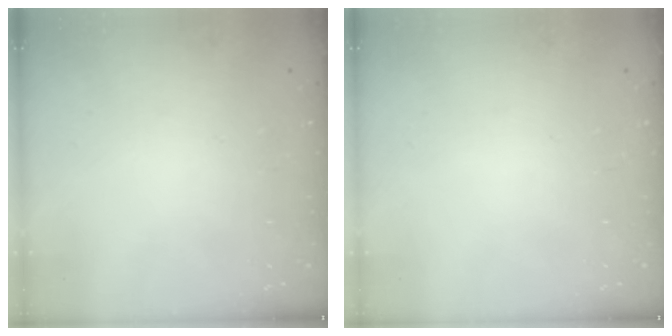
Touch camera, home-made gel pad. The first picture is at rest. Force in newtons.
{"total": 0.0}